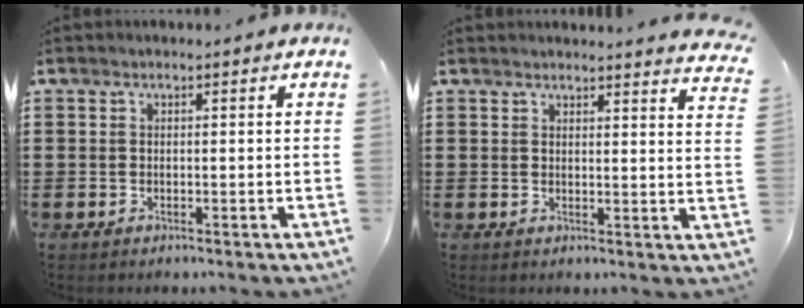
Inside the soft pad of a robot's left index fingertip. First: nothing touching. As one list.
[{"total": 2.8, "force": [2.8, -0.3, 0.4], "torque": [-0.008, -0.015, 0.051]}]